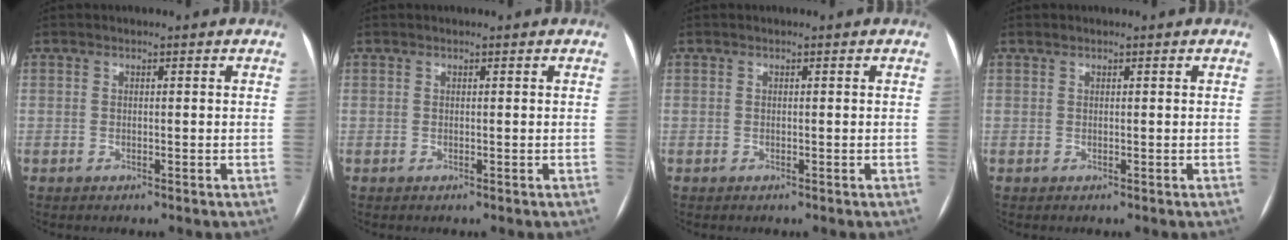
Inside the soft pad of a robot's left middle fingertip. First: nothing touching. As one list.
[{"total": 0.0}, {"total": 0.0}, {"total": 0.0}]